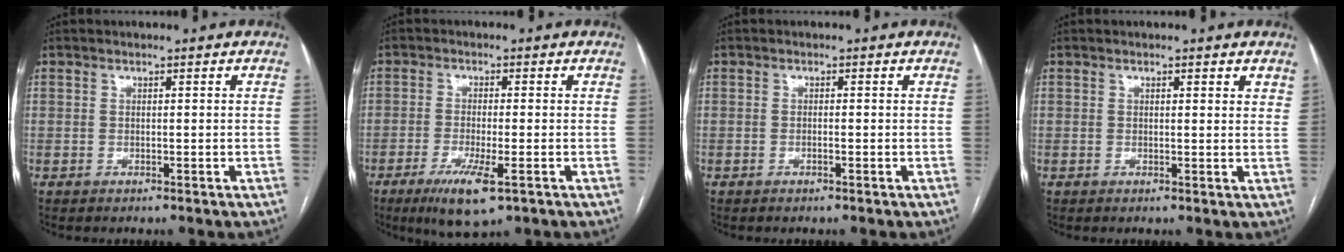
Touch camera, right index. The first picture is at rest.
{"total": 7.0, "force": [-3.6, 1.1, 6.0], "torque": [-0.113, -0.018, -0.058]}
{"total": 0.5, "force": [-0.2, 0.0, 0.5], "torque": [-0.010, 0.000, -0.003]}
{"total": 2.2, "force": [1.6, 0.7, 1.3], "torque": [-0.014, 0.000, 0.015]}